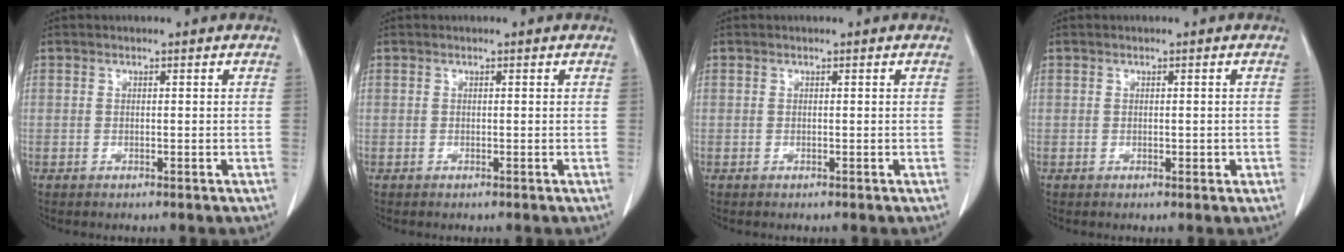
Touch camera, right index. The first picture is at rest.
{"total": 0.0}
{"total": 0.0}
{"total": 1.2, "force": [-0.3, 0.7, 0.9], "torque": [-0.012, 0.004, 0.001]}